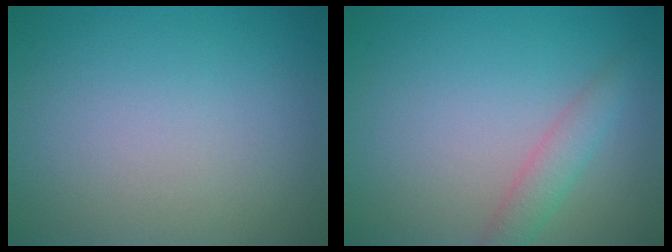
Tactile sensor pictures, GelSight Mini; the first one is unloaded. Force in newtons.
{"total": 2.2, "press": 2.2, "slide": 0.1}